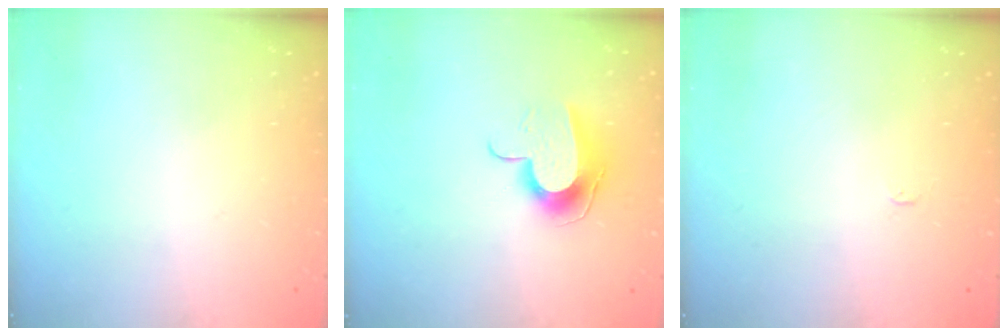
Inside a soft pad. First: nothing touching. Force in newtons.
{"total": 9.9, "press": 9.9, "slide": 0.4}
{"total": 2.4, "press": 2.4, "slide": 0.3}